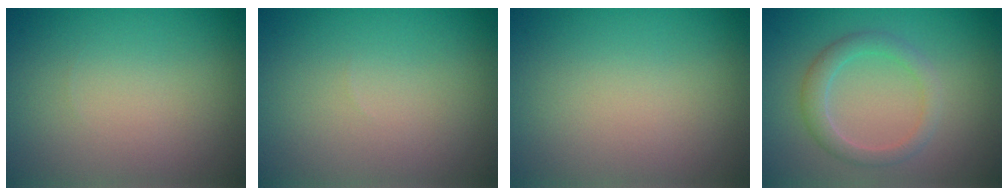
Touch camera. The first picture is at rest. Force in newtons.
{"total": 0.0}
{"total": 0.0}
{"total": 2.4, "press": 2.4, "slide": 0.1}